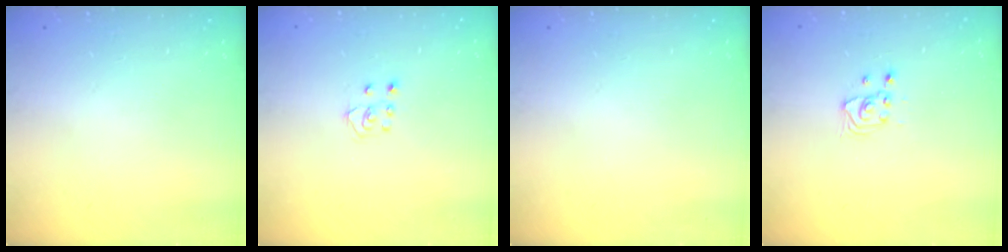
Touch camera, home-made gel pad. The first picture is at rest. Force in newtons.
{"total": 4.0, "press": 4.0, "slide": 0.3}
{"total": 0.0}
{"total": 3.2, "press": 3.2, "slide": 0.4}